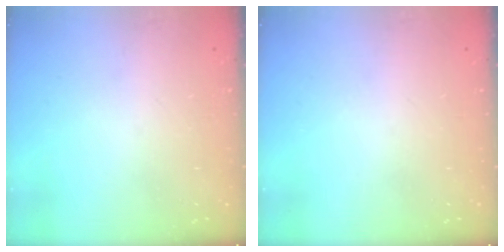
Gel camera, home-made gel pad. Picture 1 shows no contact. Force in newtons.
{"total": 0.0}